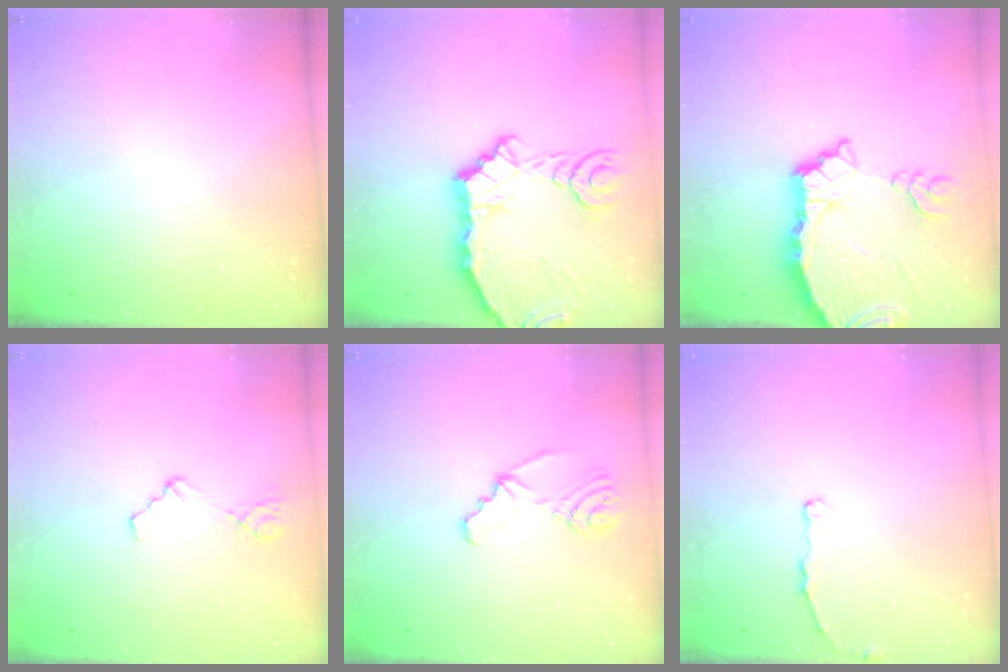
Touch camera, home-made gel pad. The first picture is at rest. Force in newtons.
{"total": 13.5, "press": 12.9, "slide": 3.8}
{"total": 10.1, "press": 10.1, "slide": 1.1}
{"total": 1.9, "press": 1.9, "slide": 0.3}
{"total": 5.1, "press": 3.7, "slide": 3.6}
{"total": 2.3, "press": 2.3, "slide": 0.4}